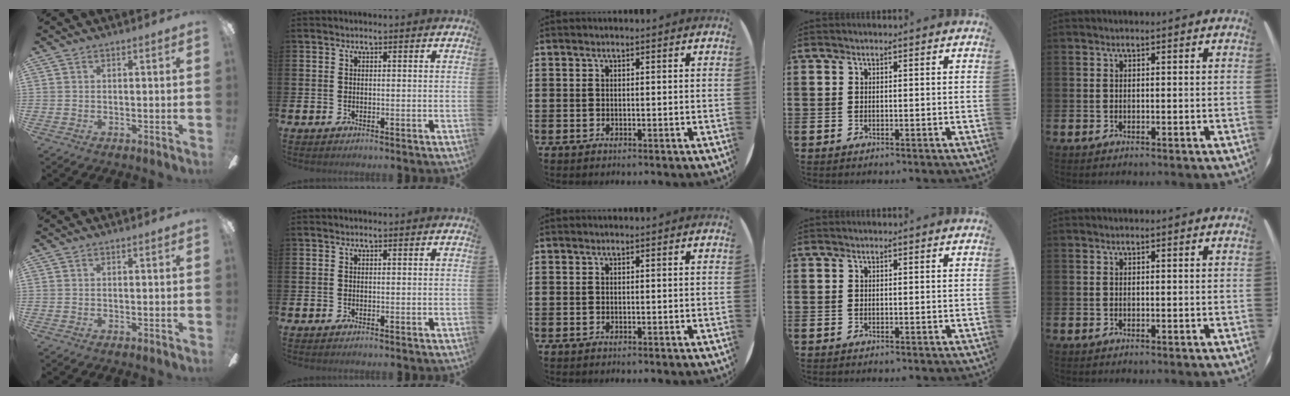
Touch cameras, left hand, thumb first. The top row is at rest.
{}